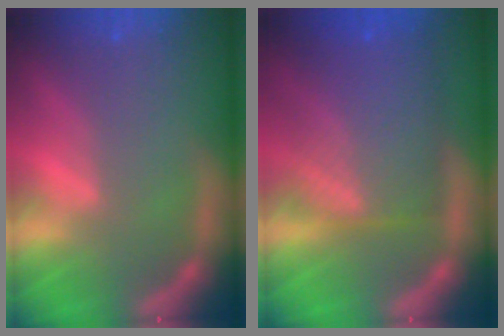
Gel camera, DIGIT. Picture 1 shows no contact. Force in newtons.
{"total": 9.6}